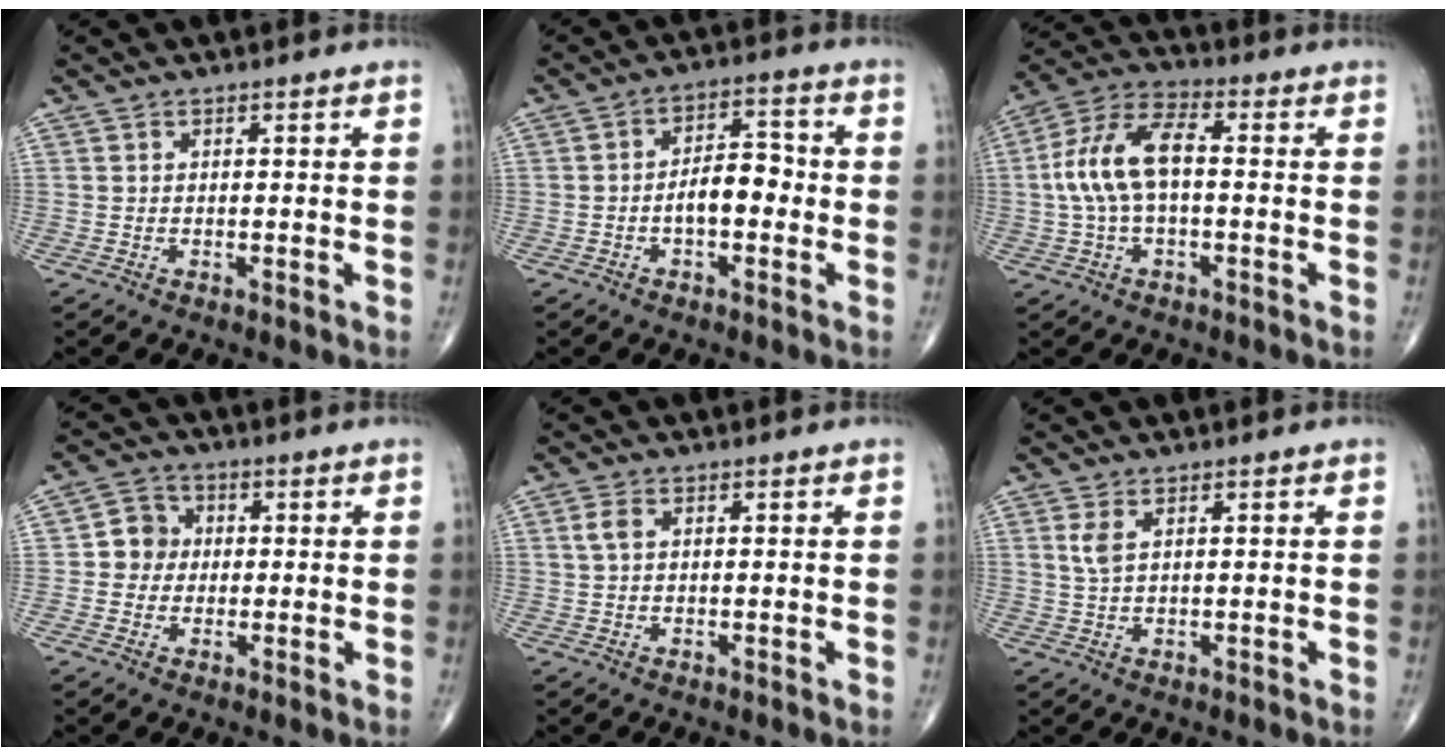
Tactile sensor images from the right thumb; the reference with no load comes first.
{"total": 6.9, "force": [-1.4, 3.7, 5.7], "torque": [-0.079, 0.024, -0.030]}
{"total": 12.1, "force": [0.0, 6.1, 10.4], "torque": [-0.218, 0.038, -0.006]}
{"total": 5.0, "force": [0.0, 4.7, 1.7], "torque": [-0.001, 0.009, -0.009]}
{"total": 2.1, "force": [0.6, 1.2, 1.6], "torque": [-0.041, 0.009, 0.012]}
{"total": 2.5, "force": [1.0, 1.0, 2.1], "torque": [-0.049, 0.001, 0.028]}